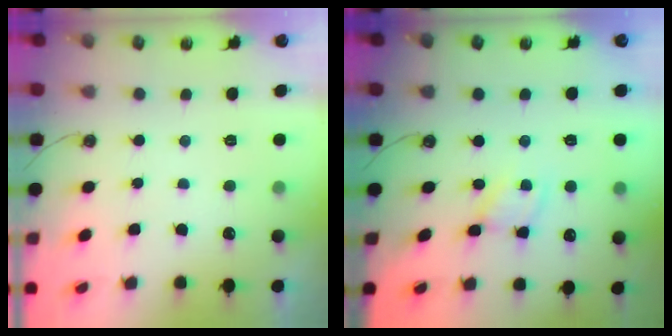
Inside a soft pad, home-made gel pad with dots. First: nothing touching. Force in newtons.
{"total": 2.4, "press": 2.4, "slide": 0.1}